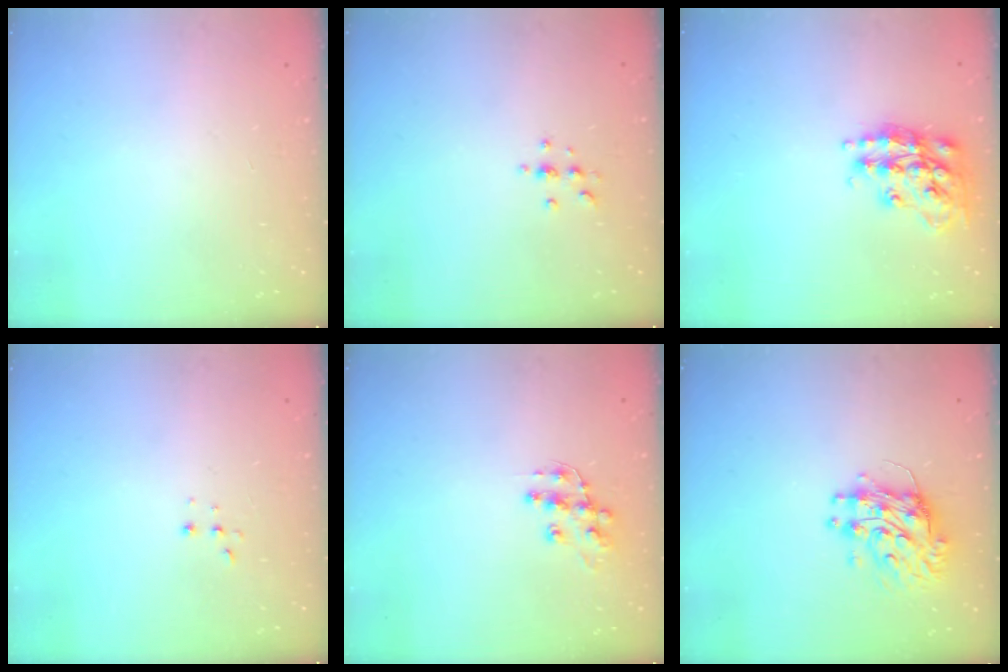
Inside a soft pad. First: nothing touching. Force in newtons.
{"total": 2.9, "press": 2.9, "slide": 0.4}
{"total": 17.2, "press": 17.2, "slide": 1.4}
{"total": 2.2, "press": 2.2, "slide": 0.5}
{"total": 10.8, "press": 10.7, "slide": 0.8}
{"total": 10.1, "press": 10.1, "slide": 1.0}